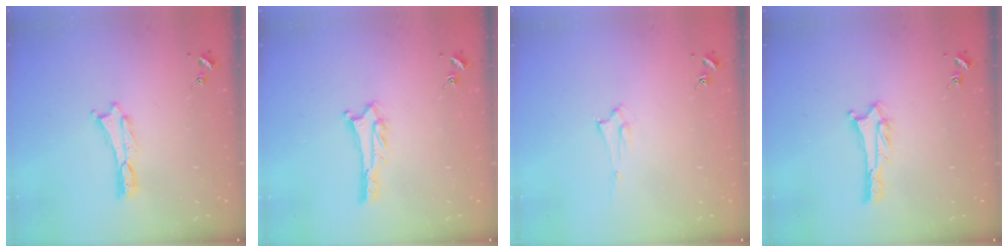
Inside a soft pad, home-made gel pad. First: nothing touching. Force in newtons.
{"total": 2.7, "press": 2.7, "slide": 0.2}
{"total": 1.5, "press": 1.5, "slide": 0.2}
{"total": 2.7, "press": 2.7, "slide": 0.2}